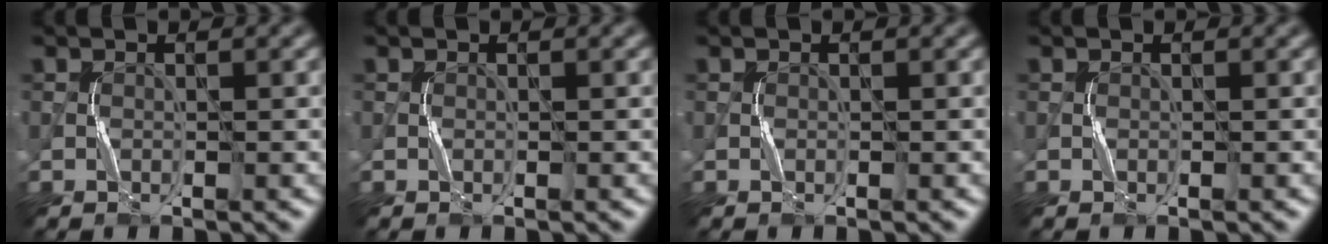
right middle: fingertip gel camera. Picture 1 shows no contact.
{"total": 0.0}
{"total": 0.0}
{"total": 0.0}